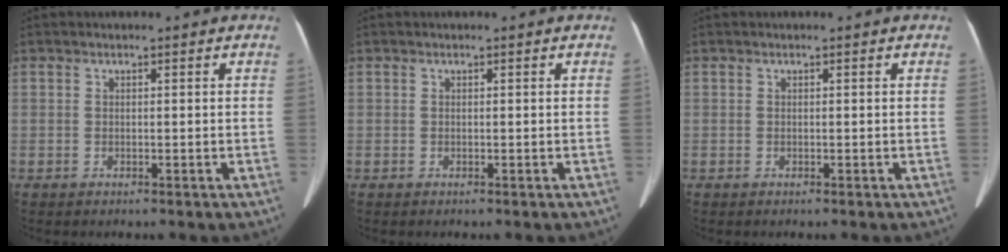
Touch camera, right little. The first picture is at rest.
{"total": 0.0}
{"total": 0.0}